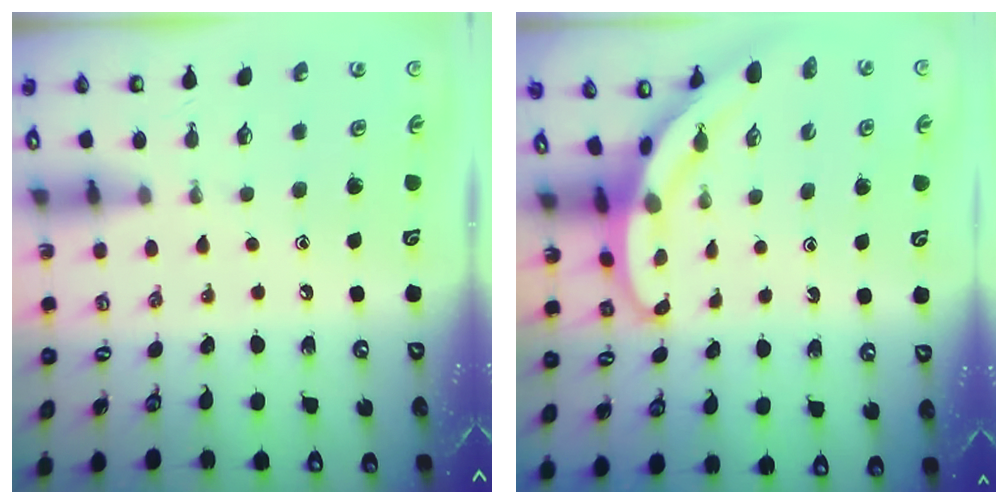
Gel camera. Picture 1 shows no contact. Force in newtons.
{"total": 3.4, "press": 3.4, "slide": 0.1}